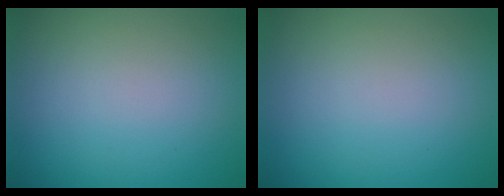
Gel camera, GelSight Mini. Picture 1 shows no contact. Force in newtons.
{"total": 0.0}